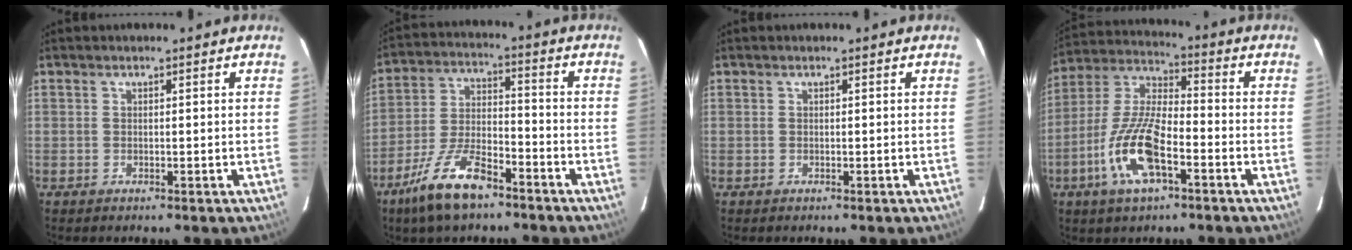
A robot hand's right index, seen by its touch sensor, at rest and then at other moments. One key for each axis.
{"total": 12.9, "fx": -8.9, "fy": 4.4, "fz": 8.3, "tx": -0.179, "ty": -0.008, "tz": -0.163}
{"total": 0.0}
{"total": 14.4, "fx": -6.2, "fy": 5.0, "fz": 12.0, "tx": -0.258, "ty": -0.005, "tz": -0.123}